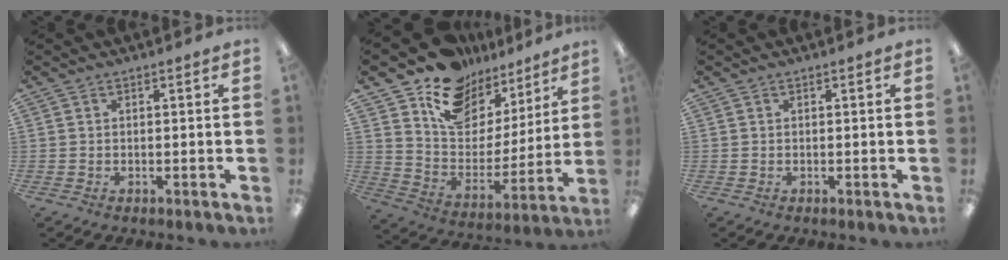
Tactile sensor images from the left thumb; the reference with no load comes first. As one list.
[{"total": 14.3, "force": [10.7, 8.6, 4.0], "torque": [-0.083, -0.080, 0.196]}, {"total": 0.0}]